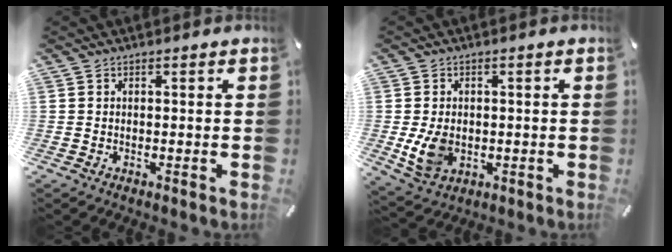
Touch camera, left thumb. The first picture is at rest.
{"total": 7.1, "force": [-0.7, 5.4, 4.5], "torque": [-0.102, -0.008, -0.016]}